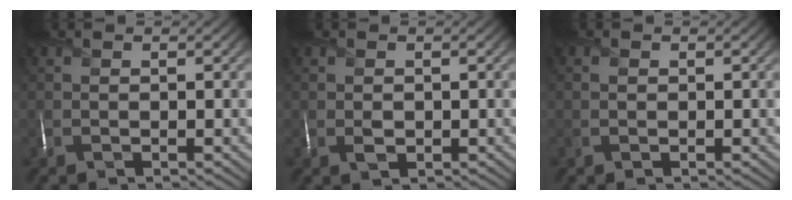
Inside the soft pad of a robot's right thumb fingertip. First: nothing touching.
{"total": 1.2, "force": [0.1, 0.9, 0.8], "torque": [-0.017, -0.001, 0.003]}
{"total": 0.5, "force": [0.0, 0.5, 0.3], "torque": [-0.009, -0.004, 0.000]}